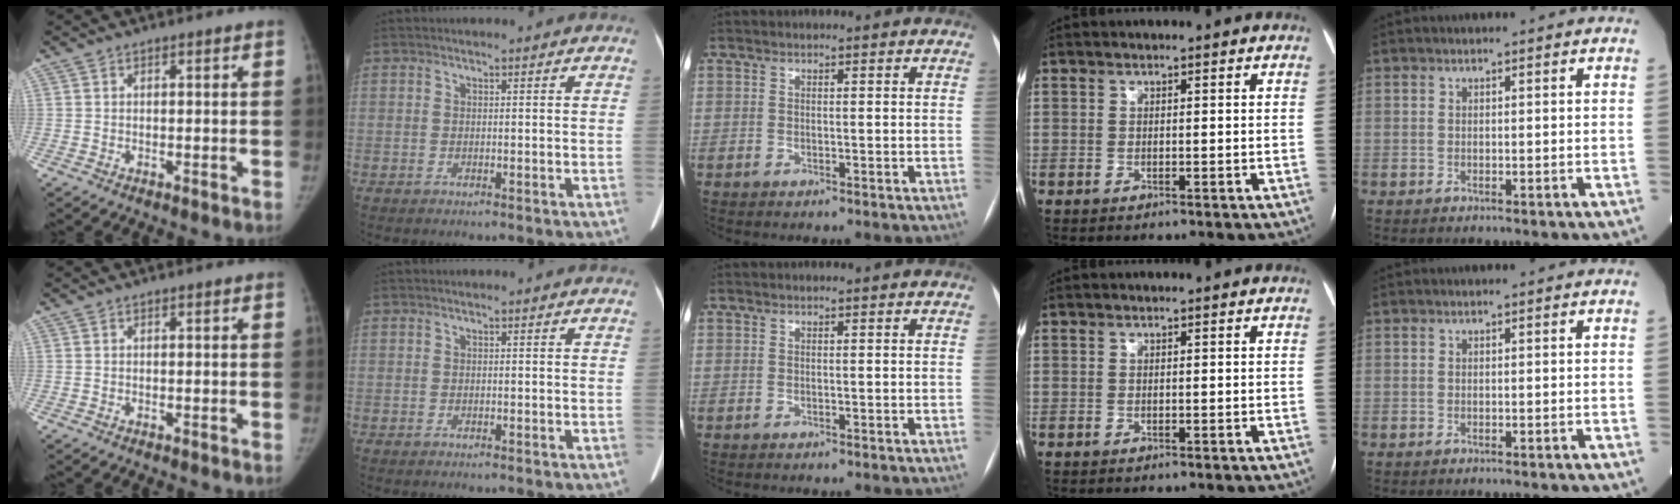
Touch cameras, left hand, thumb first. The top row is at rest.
{}